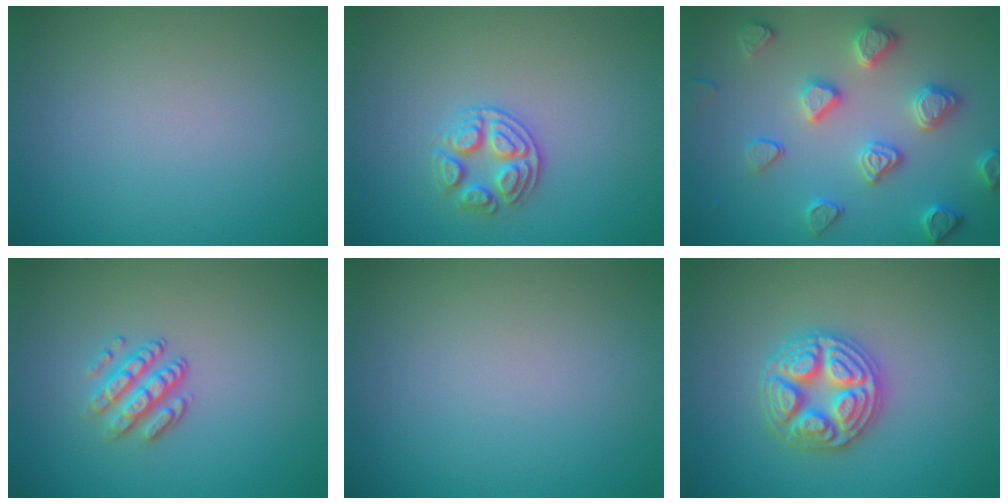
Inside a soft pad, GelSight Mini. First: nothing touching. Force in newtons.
{"total": 2.8, "press": 2.7, "slide": 0.7}
{"total": 4.5, "press": 4.2, "slide": 1.5}
{"total": 2.9, "press": 2.3, "slide": 1.6}
{"total": 0.0}
{"total": 4.7, "press": 4.7, "slide": 0.5}